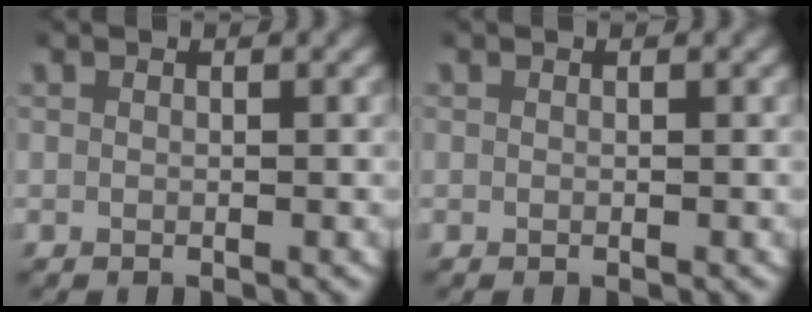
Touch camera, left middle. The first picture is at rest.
{"total": 0.0}